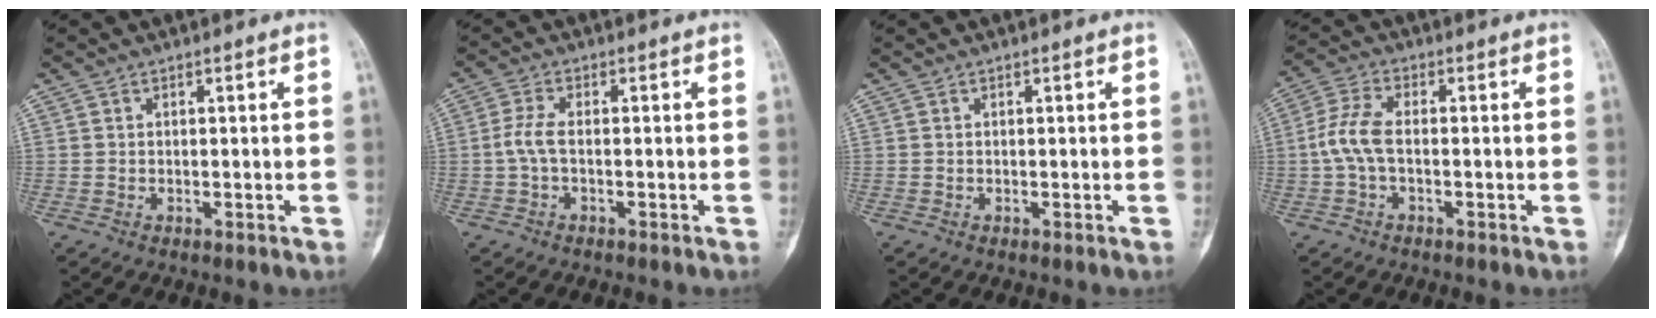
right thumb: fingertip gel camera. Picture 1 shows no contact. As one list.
[{"total": 3.4, "force": [-0.6, 1.2, 3.1], "torque": [-0.075, 0.001, -0.018]}, {"total": 0.0}, {"total": 6.1, "force": [-0.8, 2.8, 5.3], "torque": [-0.130, 0.016, -0.022]}]